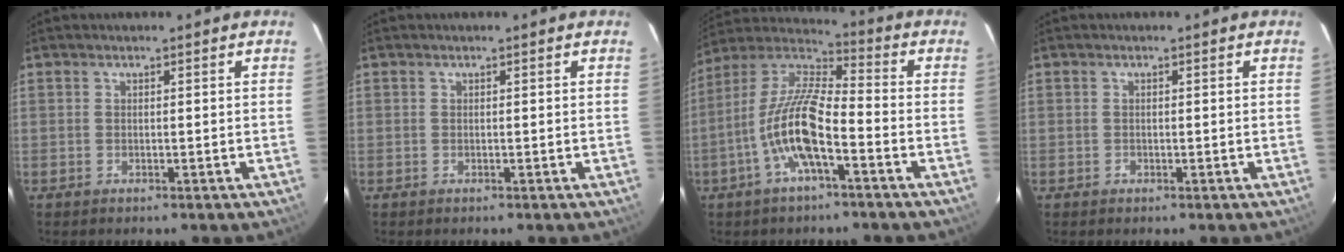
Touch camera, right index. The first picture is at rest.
{"total": 0.0}
{"total": 13.3, "force": [-5.3, 3.2, 11.7], "torque": [-0.235, 0.002, -0.106]}
{"total": 0.8, "force": [-0.3, 0.7, 0.0], "torque": [0.002, 0.002, -0.005]}